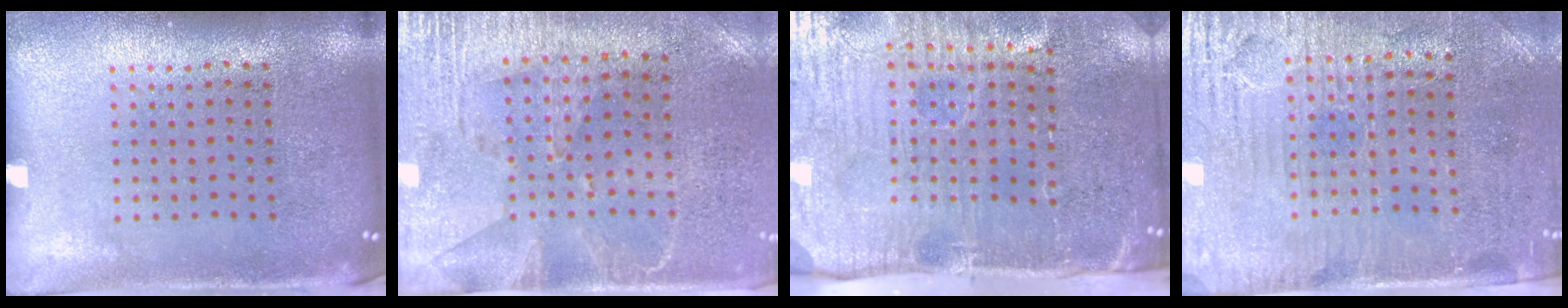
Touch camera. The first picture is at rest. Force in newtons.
{"total": 2.8, "press": 2.4, "slide": 1.5}
{"total": 5.2, "press": 4.3, "slide": 2.9}
{"total": 3.4, "press": 3.1, "slide": 1.5}